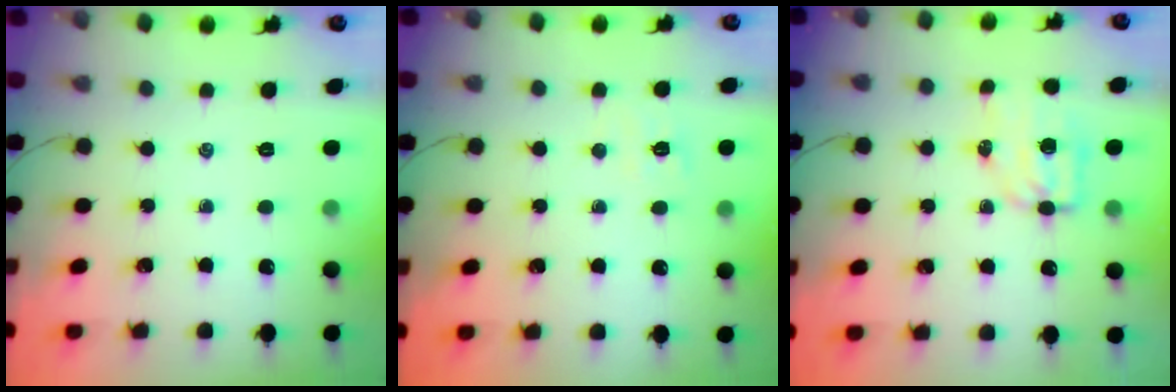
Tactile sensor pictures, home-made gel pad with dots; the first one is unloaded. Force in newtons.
{"total": 6.3, "press": 6.2, "slide": 1.3}
{"total": 6.1, "press": 6.0, "slide": 1.0}